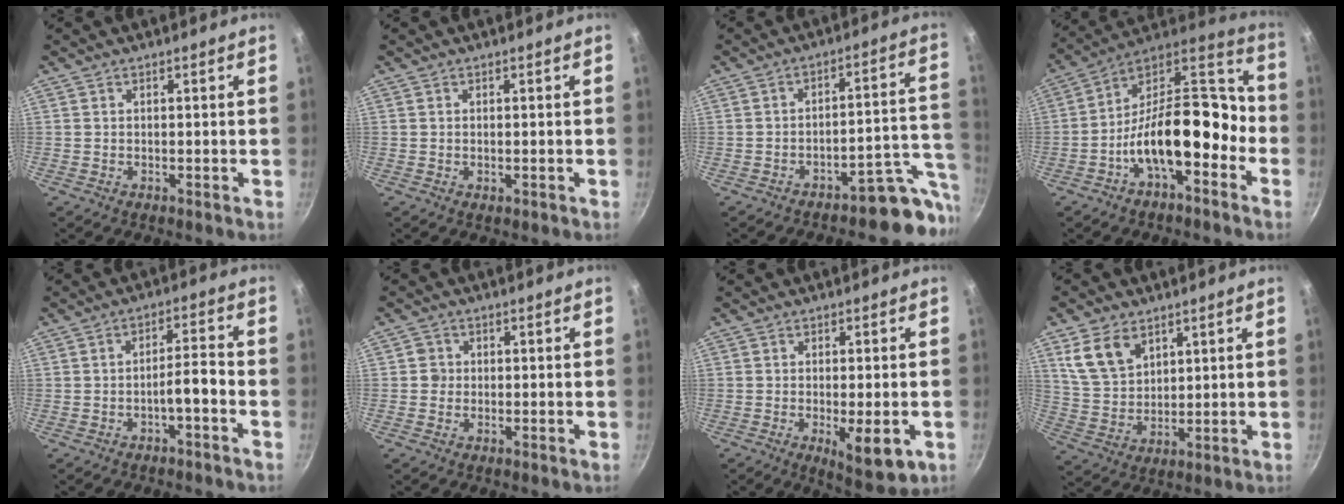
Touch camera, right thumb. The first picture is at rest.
{"total": 0.7, "force": [-0.1, 0.4, 0.6], "torque": [-0.012, -0.002, 0.001]}
{"total": 11.1, "force": [-8.4, 3.1, 6.5], "torque": [-0.029, 0.117, -0.117]}
{"total": 20.0, "force": [-5.6, 9.4, 16.8], "torque": [-0.250, 0.077, -0.095]}
{"total": 4.6, "force": [-2.0, 1.3, 4.0], "torque": [-0.063, 0.033, -0.031]}
{"total": 2.1, "force": [0.0, 2.1, 0.5], "torque": [0.004, 0.006, -0.002]}
{"total": 8.2, "force": [-2.5, 2.7, 7.3], "torque": [-0.101, -0.014, -0.029]}
{"total": 9.7, "force": [5.2, 6.2, 5.2], "torque": [-0.085, -0.019, 0.112]}